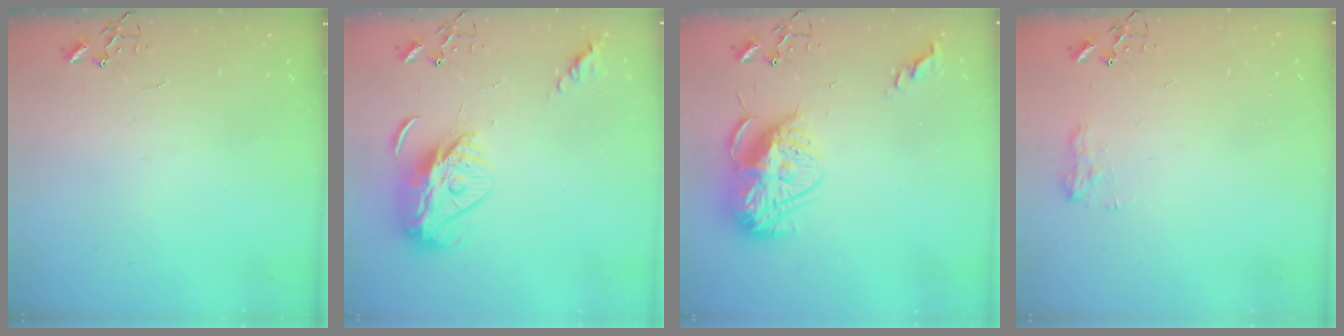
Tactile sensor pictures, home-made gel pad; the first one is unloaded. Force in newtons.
{"total": 12.3, "press": 12.2, "slide": 1.1}
{"total": 15.6, "press": 15.6, "slide": 1.2}
{"total": 7.9, "press": 7.9, "slide": 0.4}